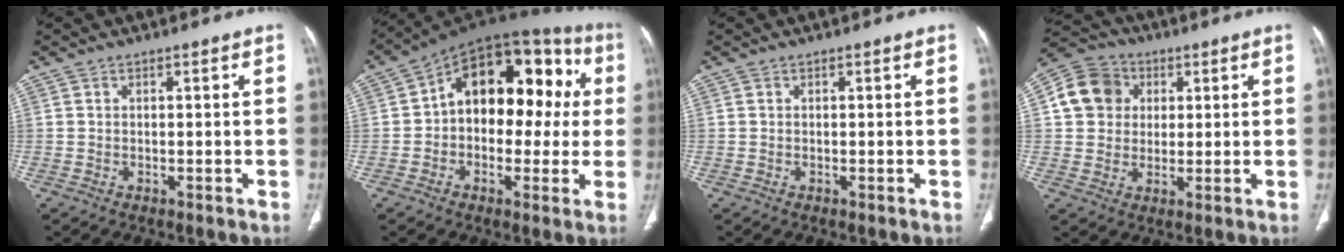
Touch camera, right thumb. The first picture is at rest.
{"total": 20.2, "force": [2.2, 12.5, 15.8], "torque": [-0.174, 0.051, 0.021]}
{"total": 0.0}
{"total": 10.3, "force": [2.3, 9.1, 4.1], "torque": [-0.060, 0.007, 0.031]}